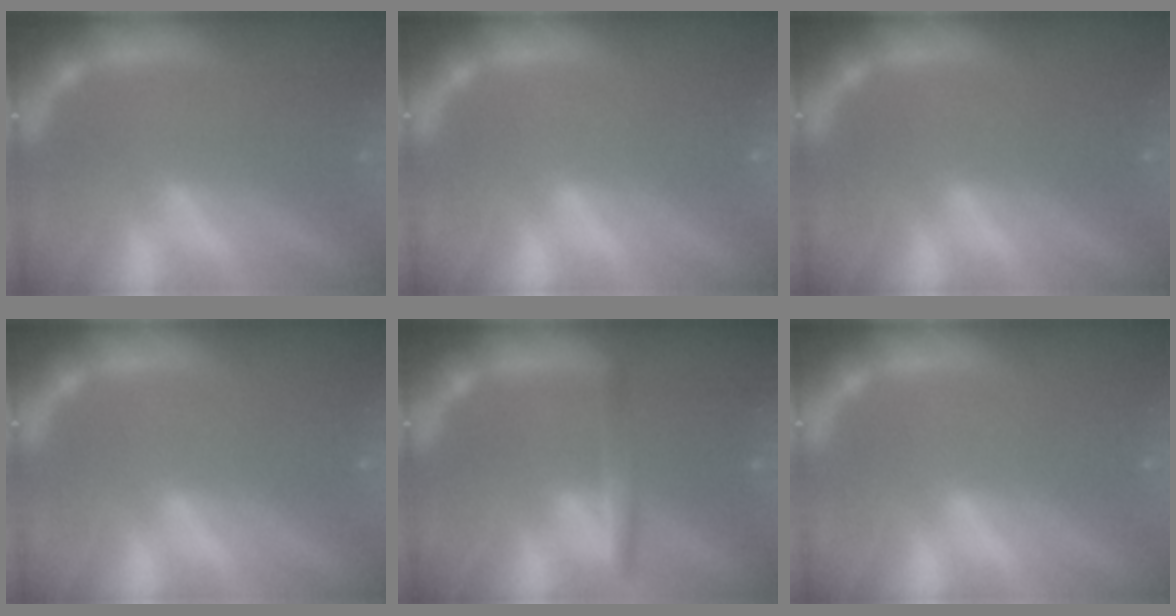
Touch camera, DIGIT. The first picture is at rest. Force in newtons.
{"total": 0.0}
{"total": 0.0}
{"total": 0.0}
{"total": 2.4}
{"total": 0.0}